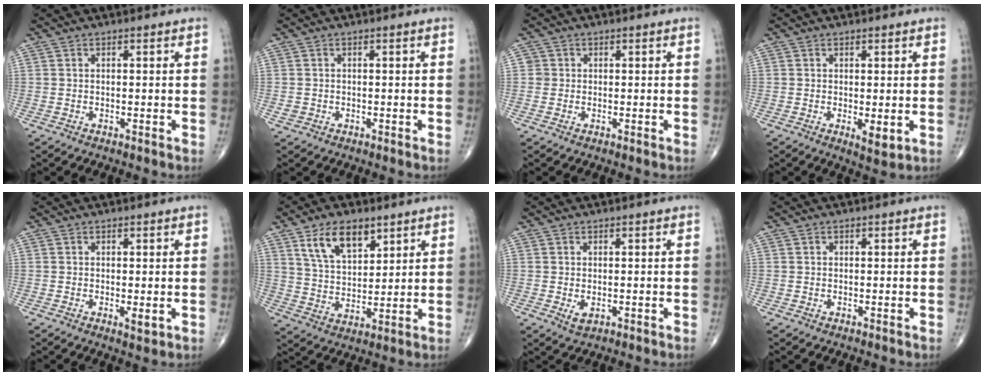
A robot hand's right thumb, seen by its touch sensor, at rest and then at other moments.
{"total": 1.0, "force": [-0.3, 0.9, 0.3], "torque": [-0.006, 0.001, -0.003]}
{"total": 1.3, "force": [0.0, 1.3, 0.1], "torque": [0.008, 0.004, -0.002]}
{"total": 3.0, "force": [-0.3, 1.2, 2.7], "torque": [-0.038, -0.011, -0.001]}
{"total": 1.6, "force": [-0.1, 0.6, 1.5], "torque": [-0.024, -0.007, -0.001]}
{"total": 10.7, "force": [6.1, 5.6, 6.8], "torque": [-0.103, -0.031, 0.119]}
{"total": 1.8, "force": [-0.2, 1.1, 1.4], "torque": [-0.022, -0.005, 0.001]}
{"total": 0.0}